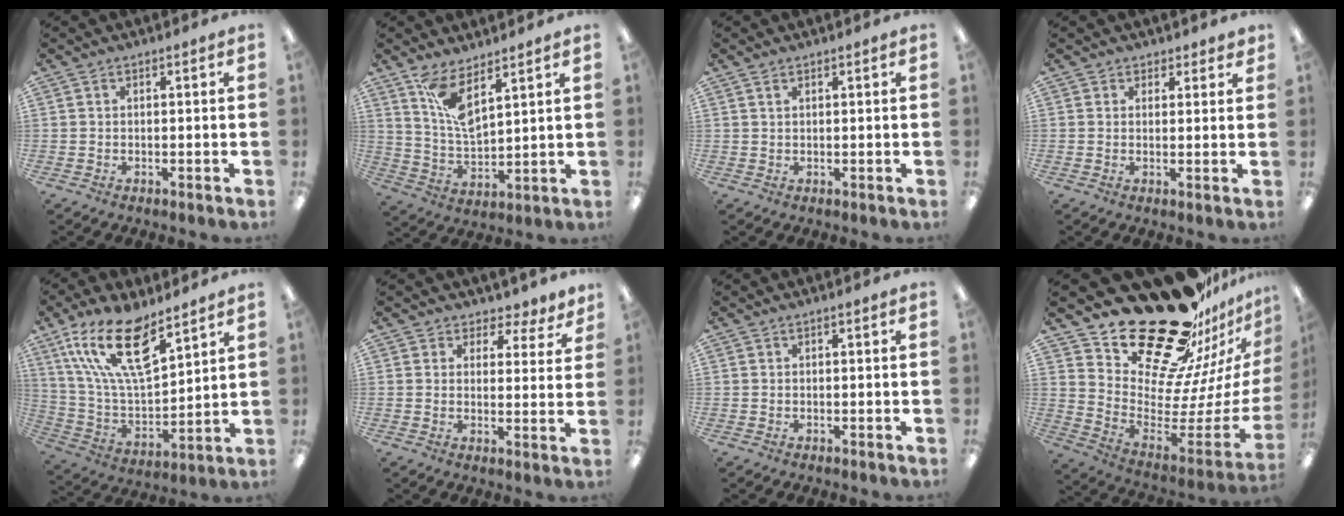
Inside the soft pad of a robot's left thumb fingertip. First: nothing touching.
{"total": 9.7, "force": [6.8, 3.3, 6.1], "torque": [-0.119, -0.038, 0.123]}
{"total": 1.2, "force": [0.8, 0.6, 0.6], "torque": [-0.015, 0.001, 0.015]}
{"total": 2.1, "force": [1.5, 1.5, 0.2], "torque": [0.003, -0.002, 0.027]}
{"total": 20.5, "force": [13.0, 7.8, 13.8], "torque": [-0.285, -0.070, 0.225]}
{"total": 3.6, "force": [2.6, 2.5, 0.4], "torque": [0.005, -0.017, 0.043]}
{"total": 0.0}
{"total": 28.4, "force": [22.2, 12.7, 12.3], "torque": [-0.157, -0.184, 0.414]}